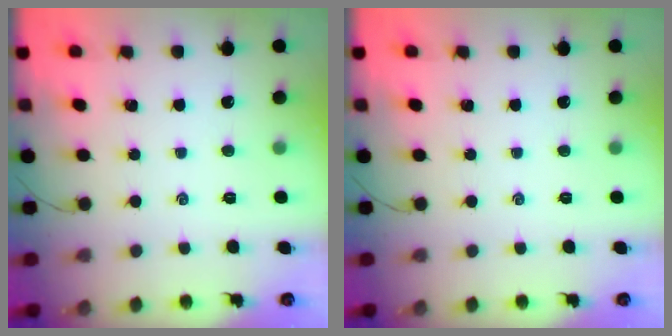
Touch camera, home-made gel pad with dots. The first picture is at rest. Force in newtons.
{"total": 0.0}